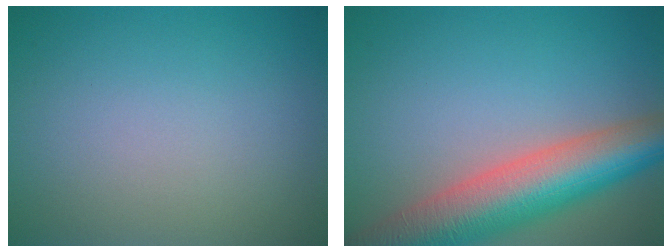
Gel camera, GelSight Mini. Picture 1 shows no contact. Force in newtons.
{"total": 10.0, "press": 10.0, "slide": 0.6}